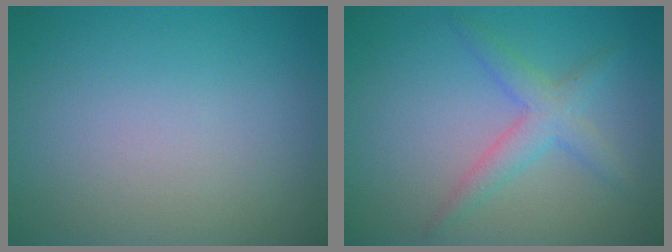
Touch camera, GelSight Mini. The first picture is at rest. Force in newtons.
{"total": 2.9, "press": 2.9, "slide": 0.1}